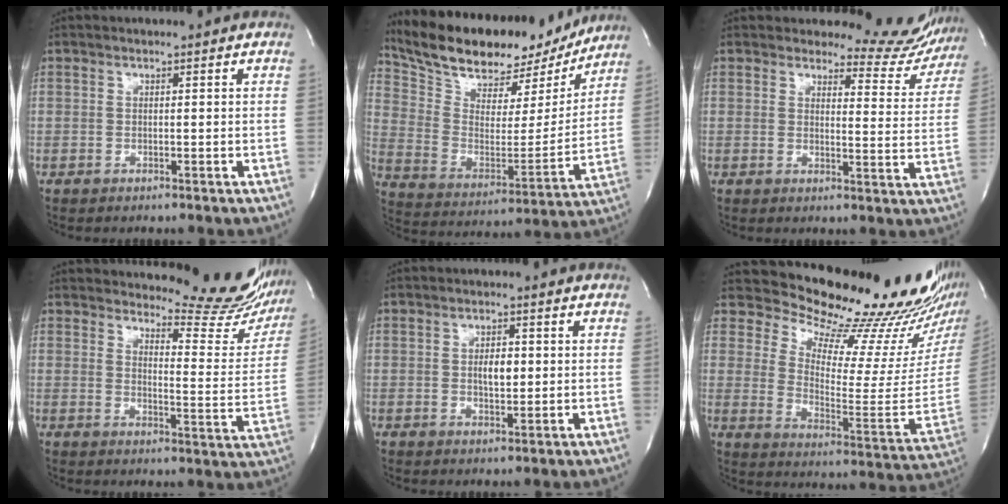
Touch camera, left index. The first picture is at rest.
{"total": 23.6, "force": [20.5, 7.6, 9.0], "torque": [-0.173, -0.003, 0.310]}
{"total": 9.5, "force": [9.1, 2.4, -0.8], "torque": [0.041, -0.055, 0.078]}
{"total": 16.2, "force": [15.3, 3.0, 4.2], "torque": [-0.034, -0.096, 0.163]}
{"total": 2.8, "force": [-0.1, 1.3, 2.5], "torque": [-0.040, -0.003, -0.002]}
{"total": 22.5, "force": [20.1, 3.8, 9.2], "torque": [-0.142, -0.099, 0.254]}